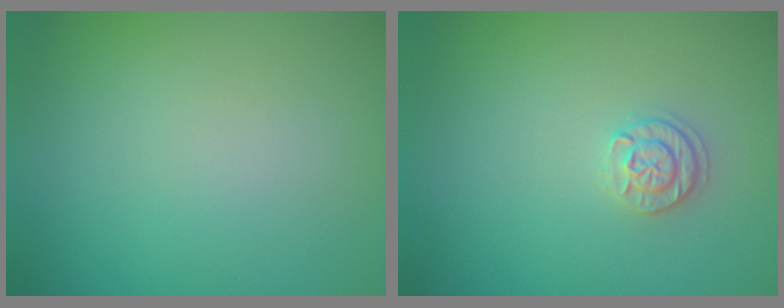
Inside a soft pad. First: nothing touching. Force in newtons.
{"total": 1.8, "press": 1.7, "slide": 0.4}